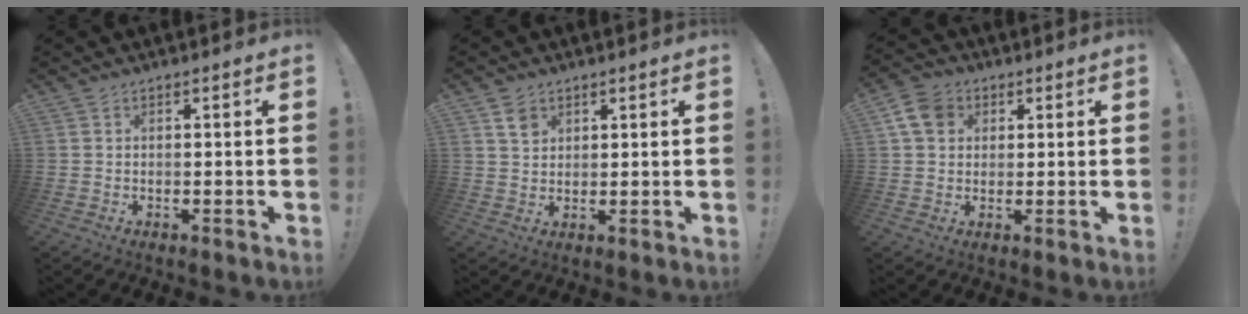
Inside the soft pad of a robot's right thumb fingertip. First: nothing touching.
{"total": 4.4, "force": [2.8, 3.1, 1.6], "torque": [-0.008, -0.014, 0.049]}
{"total": 8.7, "force": [3.1, 6.9, 4.2], "torque": [-0.075, 0.000, 0.063]}